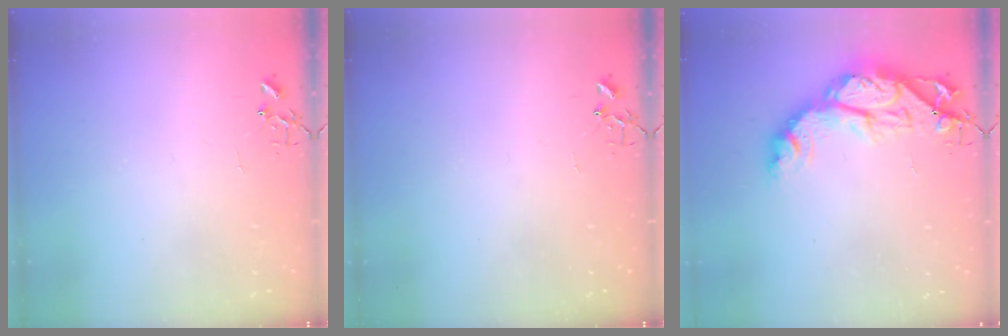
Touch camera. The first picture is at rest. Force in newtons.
{"total": 0.0}
{"total": 17.0, "press": 16.9, "slide": 1.5}